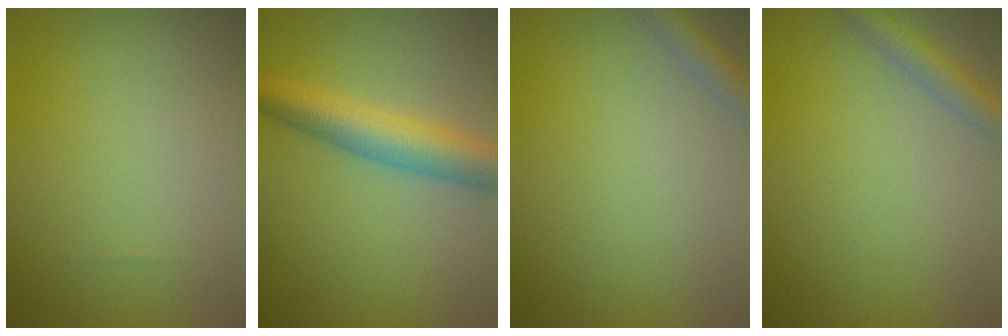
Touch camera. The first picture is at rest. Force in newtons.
{"total": 5.0, "press": 5.0, "slide": 0.1}
{"total": 2.3, "press": 2.3, "slide": 0.1}
{"total": 2.3, "press": 2.3, "slide": 0.1}